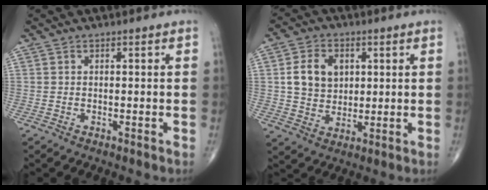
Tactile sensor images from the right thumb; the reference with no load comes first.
{"total": 8.9, "force": [2.0, 6.8, 5.3], "torque": [-0.070, -0.006, 0.039]}